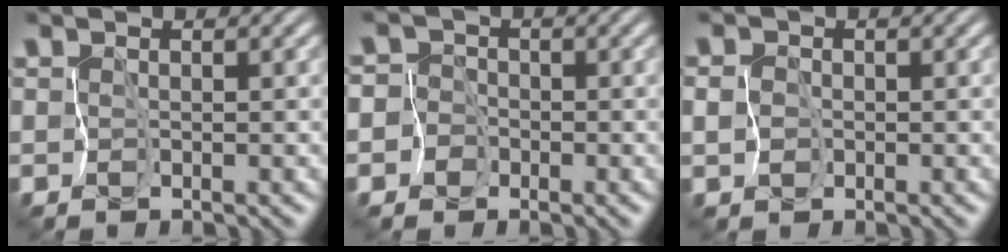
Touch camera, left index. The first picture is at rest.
{"total": 5.6, "force": [-3.0, 4.7, 0.6], "torque": [-0.006, -0.002, -0.074]}
{"total": 1.7, "force": [-0.3, 1.5, 0.6], "torque": [-0.006, 0.003, -0.015]}